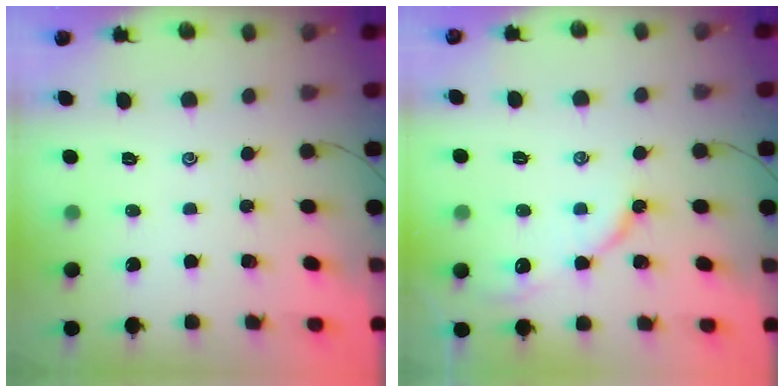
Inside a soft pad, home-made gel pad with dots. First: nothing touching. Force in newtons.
{"total": 7.2, "press": 7.1, "slide": 0.8}